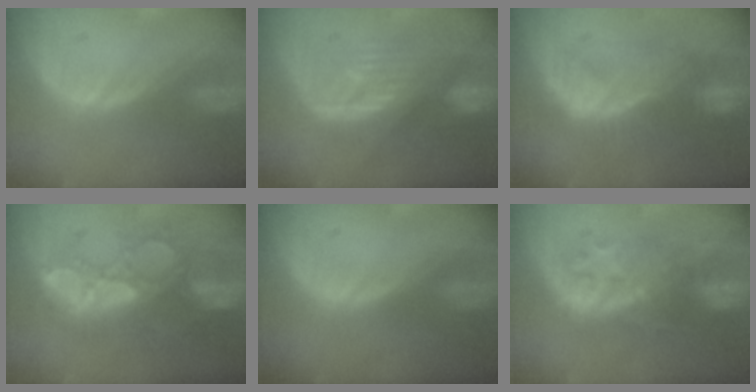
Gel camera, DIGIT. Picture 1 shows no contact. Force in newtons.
{"total": 10.2, "press": 8.9, "slide": 5.0}
{"total": 8.8, "press": 8.5, "slide": 2.2}
{"total": 11.0, "press": 9.9, "slide": 4.9}
{"total": 0.0}
{"total": 8.3, "press": 8.2, "slide": 1.4}